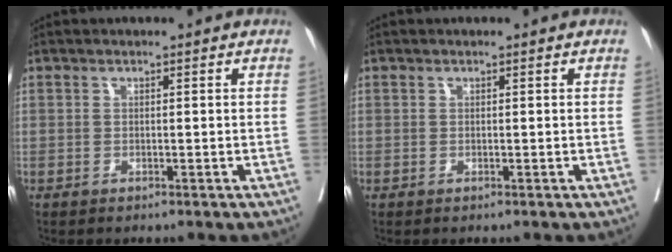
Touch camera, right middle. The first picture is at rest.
{"total": 0.0}